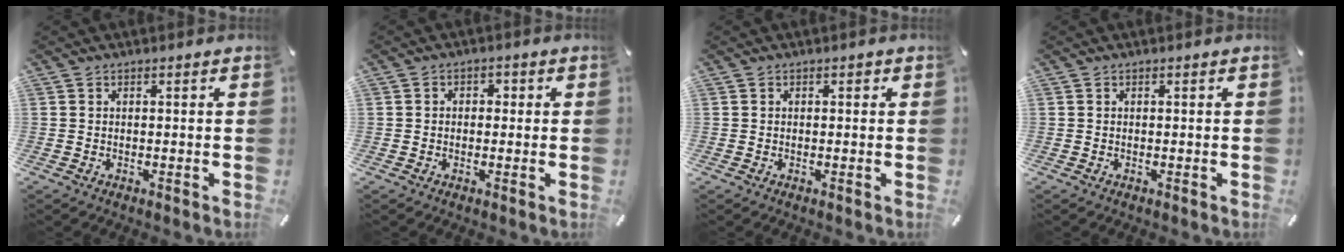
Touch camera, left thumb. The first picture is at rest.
{"total": 2.2, "force": [-0.9, 1.9, 0.8], "torque": [-0.016, 0.011, -0.021]}
{"total": 0.9, "force": [-0.1, 0.8, 0.4], "torque": [-0.007, 0.007, -0.004]}
{"total": 0.0}